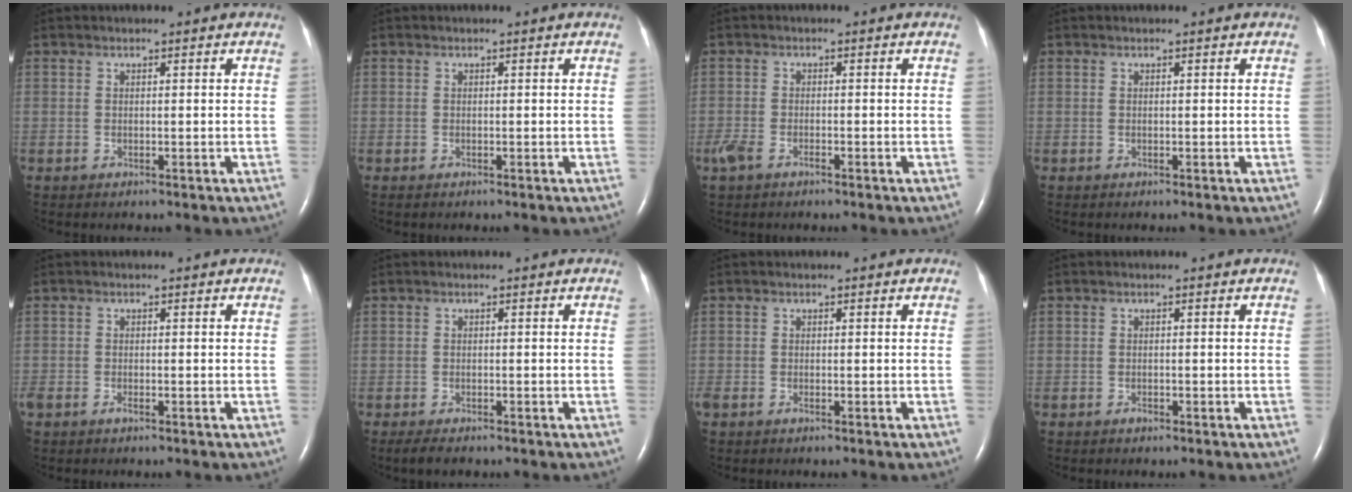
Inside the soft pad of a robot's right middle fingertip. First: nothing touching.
{"total": 0.0}
{"total": 3.3, "force": [-2.1, 1.5, 2.1], "torque": [-0.049, -0.005, -0.038]}
{"total": 0.0}
{"total": 1.7, "force": [-1.1, 0.8, 1.0], "torque": [-0.023, -0.001, -0.016]}
{"total": 2.6, "force": [-1.9, 0.8, 1.5], "torque": [-0.032, -0.007, -0.027]}
{"total": 1.2, "force": [-0.8, 0.6, 0.7], "torque": [-0.017, -0.002, -0.011]}
{"total": 0.6, "force": [-0.5, 0.3, 0.3], "torque": [-0.007, 0.000, -0.007]}